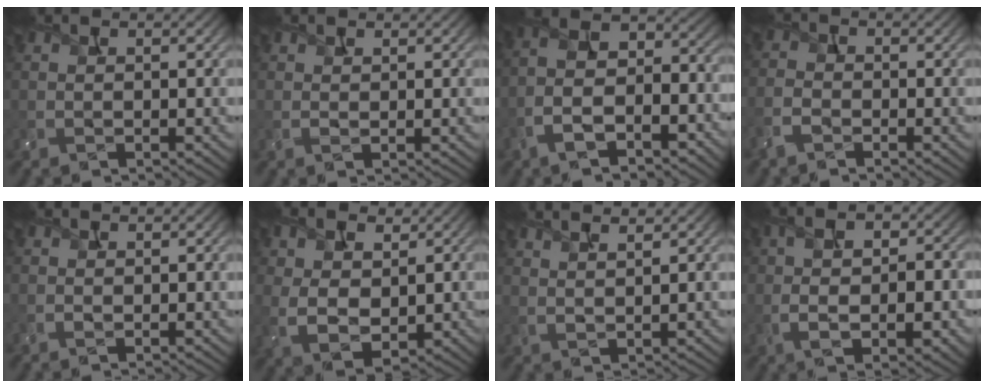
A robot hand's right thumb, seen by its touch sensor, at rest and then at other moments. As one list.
[{"total": 1.2, "force": [0.7, 0.7, 0.6], "torque": [-0.016, 0.002, 0.013]}, {"total": 12.5, "force": [-6.0, 6.5, 8.8], "torque": [-0.183, -0.018, -0.113]}, {"total": 2.8, "force": [-1.8, 1.5, 1.6], "torque": [-0.040, -0.002, -0.053]}, {"total": 0.8, "force": [0.5, 0.4, 0.5], "torque": [-0.012, 0.003, 0.008]}, {"total": 7.9, "force": [1.2, 5.5, 5.5], "torque": [-0.142, -0.007, 0.026]}, {"total": 3.7, "force": [2.9, 0.7, 2.2], "torque": [-0.031, 0.005, 0.044]}, {"total": 9.5, "force": [-0.8, 4.9, 8.2], "torque": [-0.127, 0.009, -0.013]}]